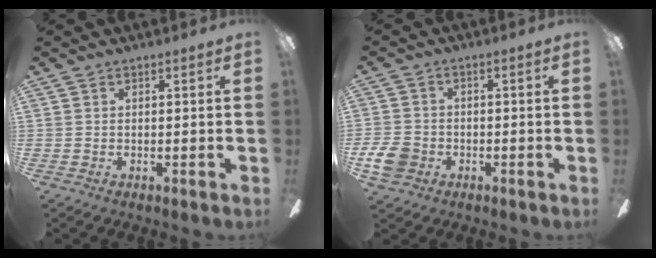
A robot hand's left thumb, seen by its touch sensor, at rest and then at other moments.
{"total": 6.7, "force": [-2.4, 5.5, 2.9], "torque": [-0.073, 0.014, -0.047]}